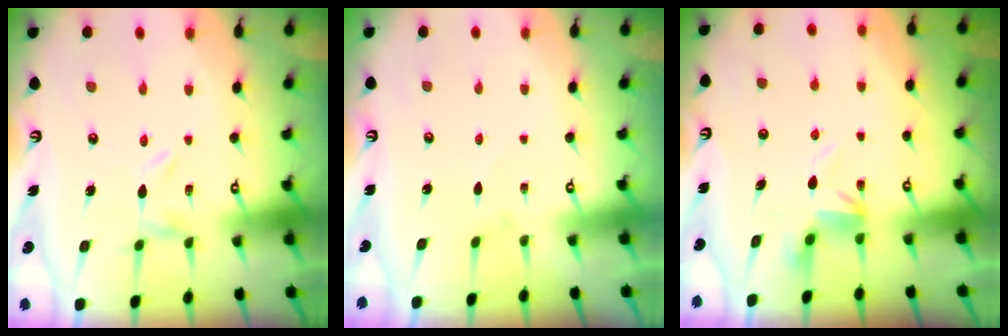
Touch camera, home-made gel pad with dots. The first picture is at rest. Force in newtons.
{"total": 1.2, "press": 1.2, "slide": 0.1}
{"total": 4.7, "press": 4.7, "slide": 0.1}